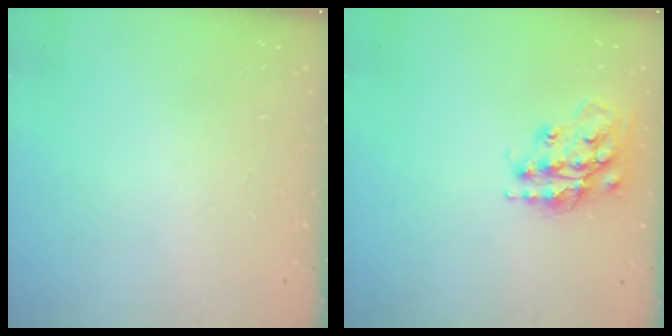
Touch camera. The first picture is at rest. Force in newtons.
{"total": 16.1, "press": 16.0, "slide": 1.3}